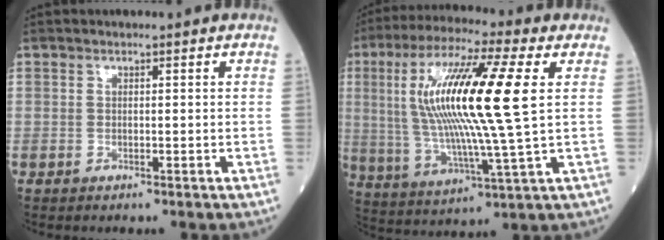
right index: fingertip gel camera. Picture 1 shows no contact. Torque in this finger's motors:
{"motor_torque": [2.14, 0.00, 1.06, 0.21]}